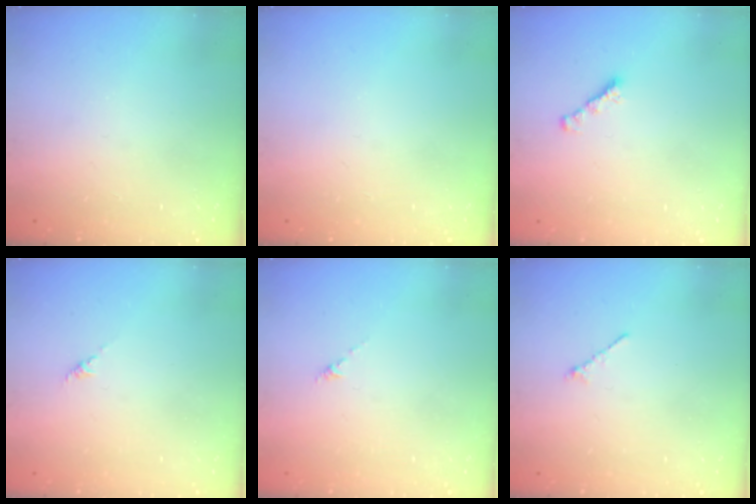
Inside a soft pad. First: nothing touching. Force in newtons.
{"total": 0.0}
{"total": 1.6, "press": 1.5, "slide": 0.5}
{"total": 0.0}
{"total": 0.0}
{"total": 0.8, "press": 0.7, "slide": 0.4}